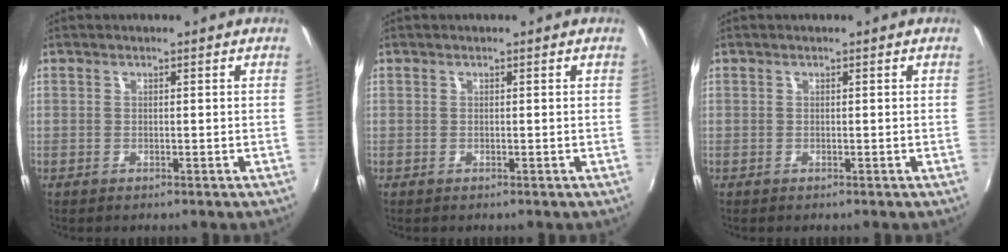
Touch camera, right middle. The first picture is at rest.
{"total": 0.0}
{"total": 0.0}